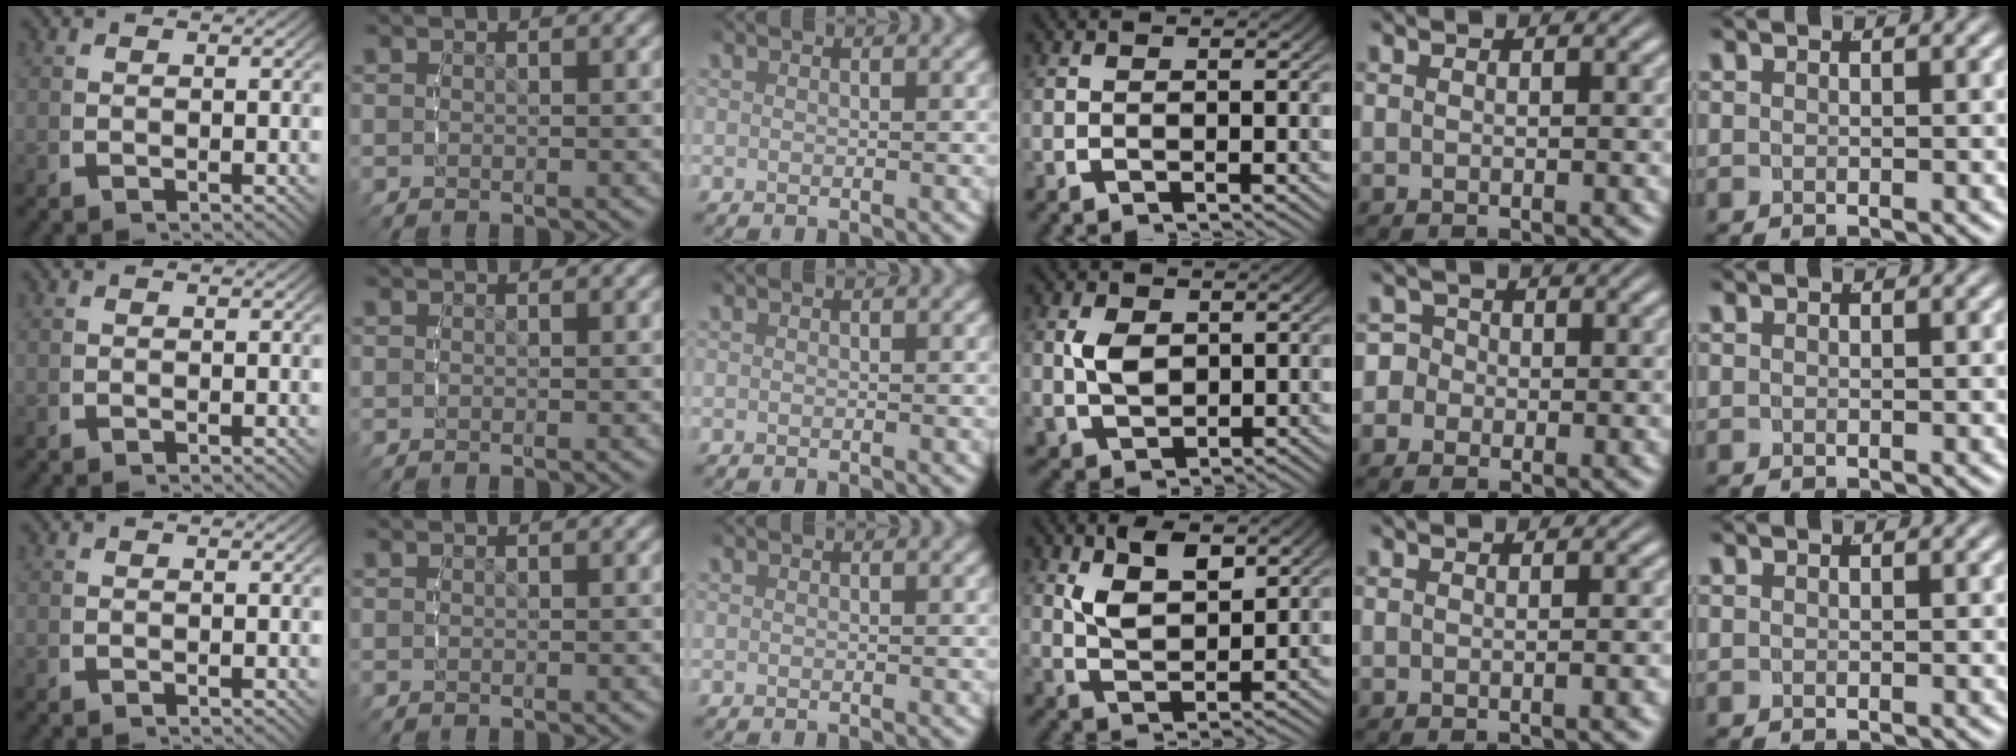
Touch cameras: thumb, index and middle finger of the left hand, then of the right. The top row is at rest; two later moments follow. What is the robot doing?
{"motion": "lift_and_place", "object": "bottle cap"}